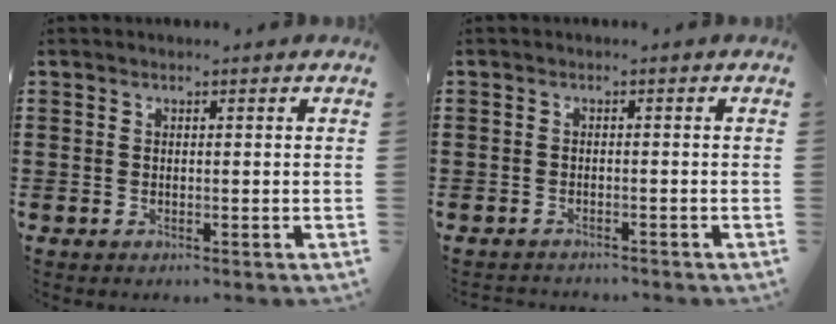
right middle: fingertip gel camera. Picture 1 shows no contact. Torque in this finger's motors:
{"motor_torque": [-0.55, -0.11, -0.43, -0.05]}